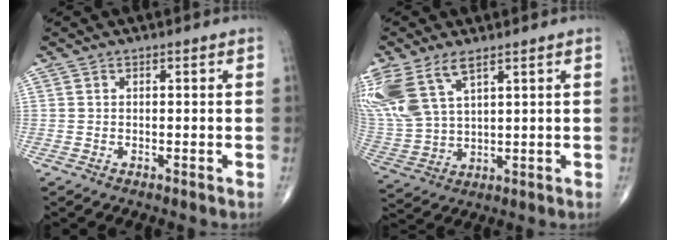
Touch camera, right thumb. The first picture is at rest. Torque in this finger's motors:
{"motor_torque": [0.34, 2.07, 1.14, 1.09, 0.44]}